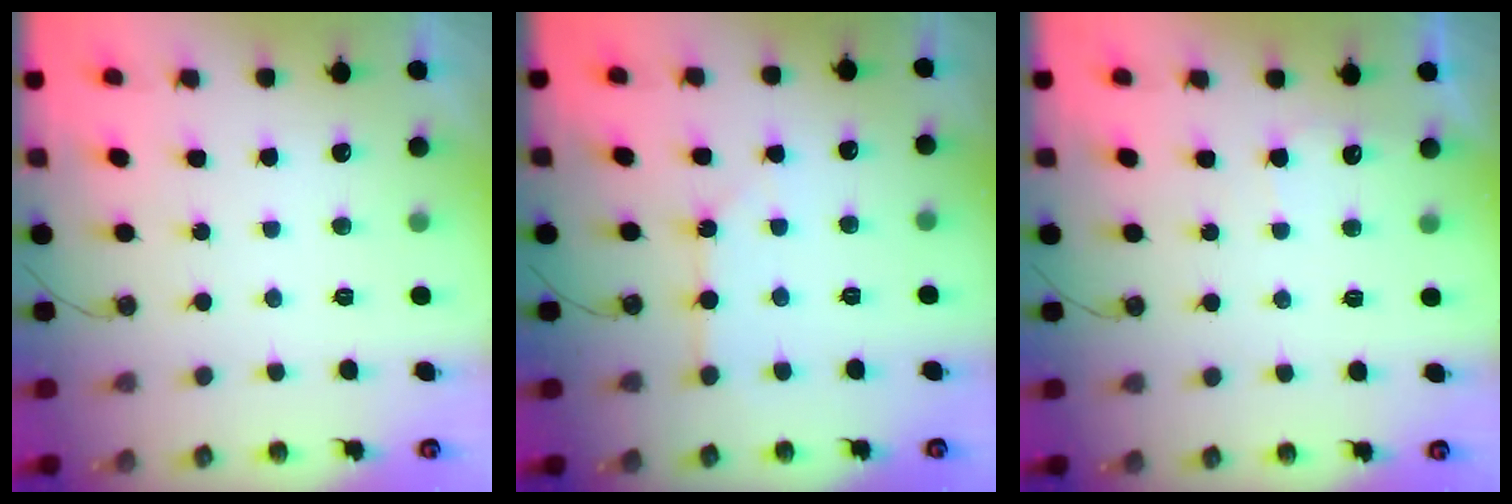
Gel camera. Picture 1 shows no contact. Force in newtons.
{"total": 2.2, "press": 2.2, "slide": 0.4}
{"total": 3.0, "press": 3.0, "slide": 0.3}